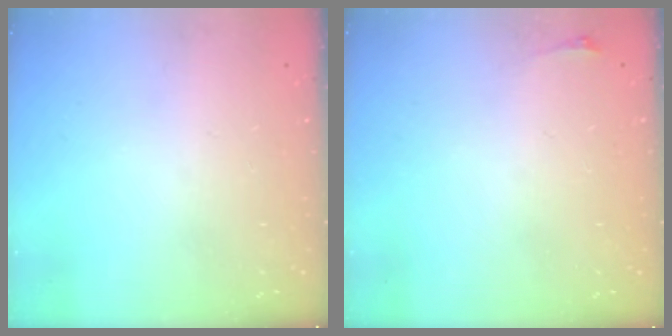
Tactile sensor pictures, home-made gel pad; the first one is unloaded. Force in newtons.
{"total": 2.8, "press": 2.1, "slide": 1.9}